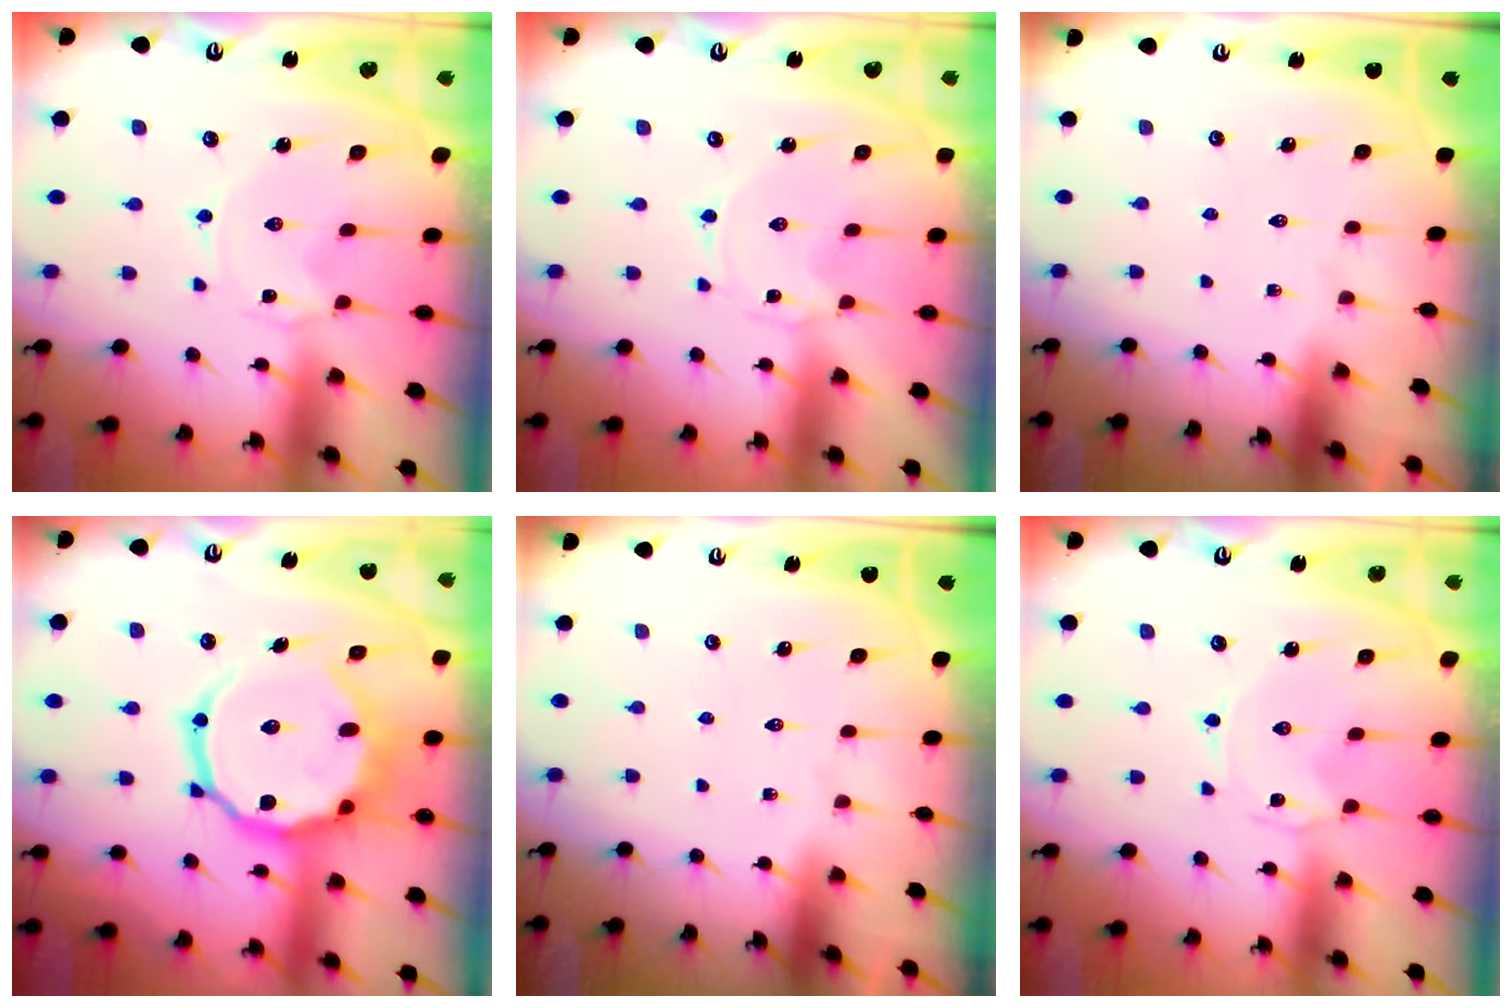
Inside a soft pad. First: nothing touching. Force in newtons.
{"total": 0.0}
{"total": 0.0}
{"total": 19.0, "press": 18.9, "slide": 1.9}
{"total": 0.0}
{"total": 0.0}